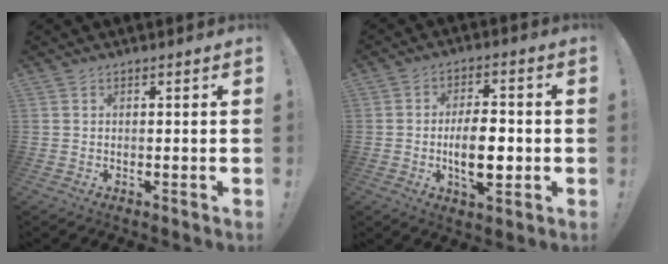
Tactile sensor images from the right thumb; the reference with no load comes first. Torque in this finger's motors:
{"motor_torque": [1.18, 2.09, 0.91, -0.78, 0.06]}